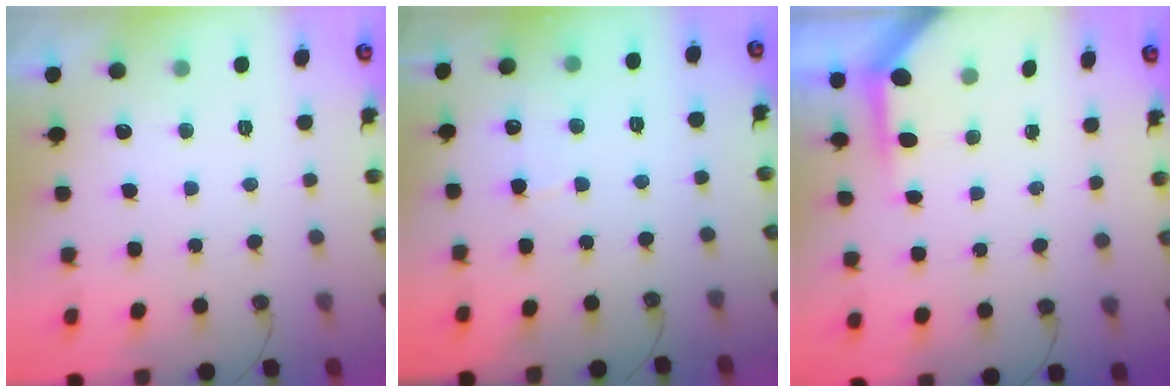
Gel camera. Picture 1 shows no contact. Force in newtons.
{"total": 4.8, "press": 4.8, "slide": 0.6}
{"total": 3.9, "press": 3.9, "slide": 0.4}